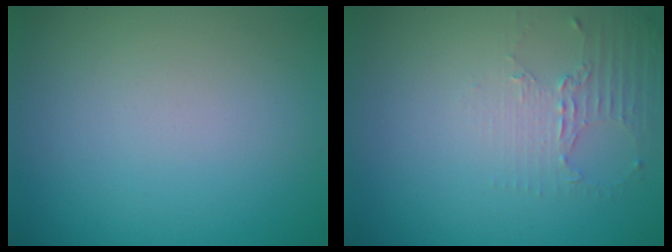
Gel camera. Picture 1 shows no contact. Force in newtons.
{"total": 2.0, "press": 1.5, "slide": 1.4}